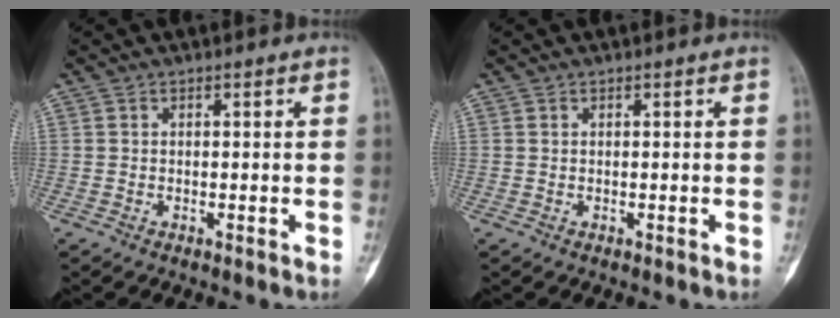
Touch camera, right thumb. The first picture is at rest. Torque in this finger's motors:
{"motor_torque": [0.07, 0.06, -0.01, -0.09, -0.03]}